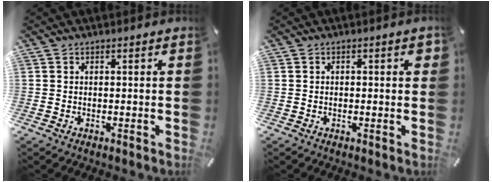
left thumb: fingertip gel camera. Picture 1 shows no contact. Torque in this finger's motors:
{"motor_torque": [0.11, -0.17, 0.20, -0.06, -0.01]}